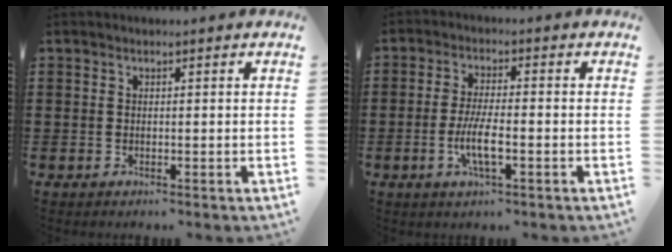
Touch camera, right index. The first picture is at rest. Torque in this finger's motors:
{"motor_torque": [1.67, 0.47, 0.36, 0.18]}